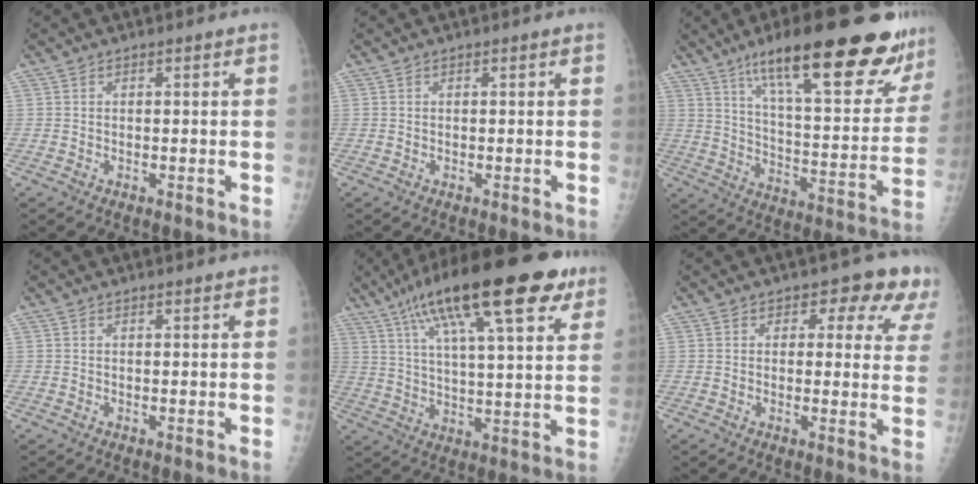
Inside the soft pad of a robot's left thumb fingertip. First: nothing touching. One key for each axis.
{"total": 0.0}
{"total": 29.1, "fx": 18.8, "fy": 7.3, "fz": 21.0, "tx": -0.271, "ty": -0.053, "tz": 0.281}
{"total": 0.8, "fx": 0.7, "fy": 0.2, "fz": 0.2, "tx": -0.003, "ty": -0.001, "tz": 0.011}
{"total": 24.3, "fx": 13.8, "fy": 6.5, "fz": 18.9, "tx": -0.294, "ty": -0.011, "tz": 0.220}
{"total": 9.1, "fx": 6.5, "fy": 5.2, "fz": 3.7, "tx": 0.013, "ty": -0.025, "tz": 0.051}